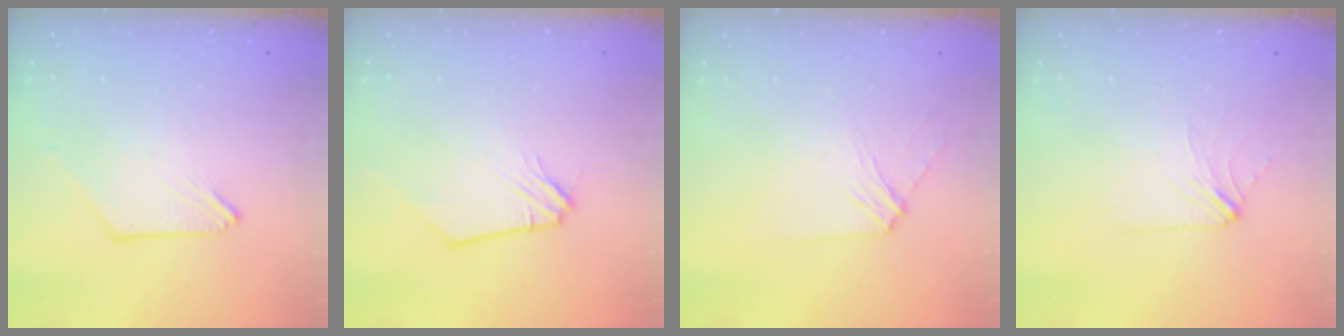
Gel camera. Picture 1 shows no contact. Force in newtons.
{"total": 1.2, "press": 1.2, "slide": 0.1}
{"total": 6.4, "press": 6.3, "slide": 0.7}
{"total": 2.8, "press": 2.8, "slide": 0.4}